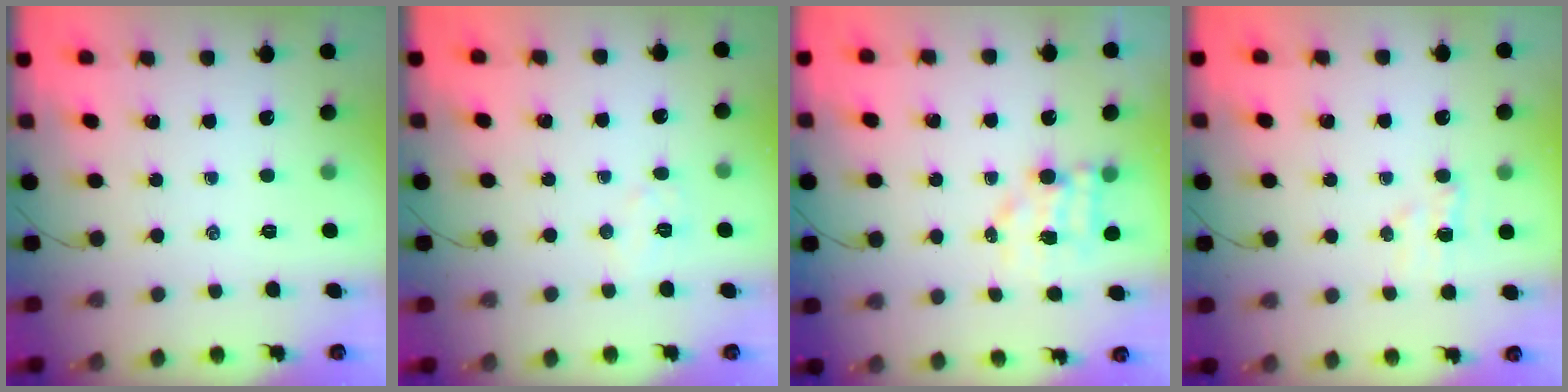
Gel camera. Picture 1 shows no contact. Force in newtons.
{"total": 5.4, "press": 5.3, "slide": 1.0}
{"total": 5.5, "press": 5.5, "slide": 0.6}
{"total": 4.4, "press": 4.2, "slide": 1.3}